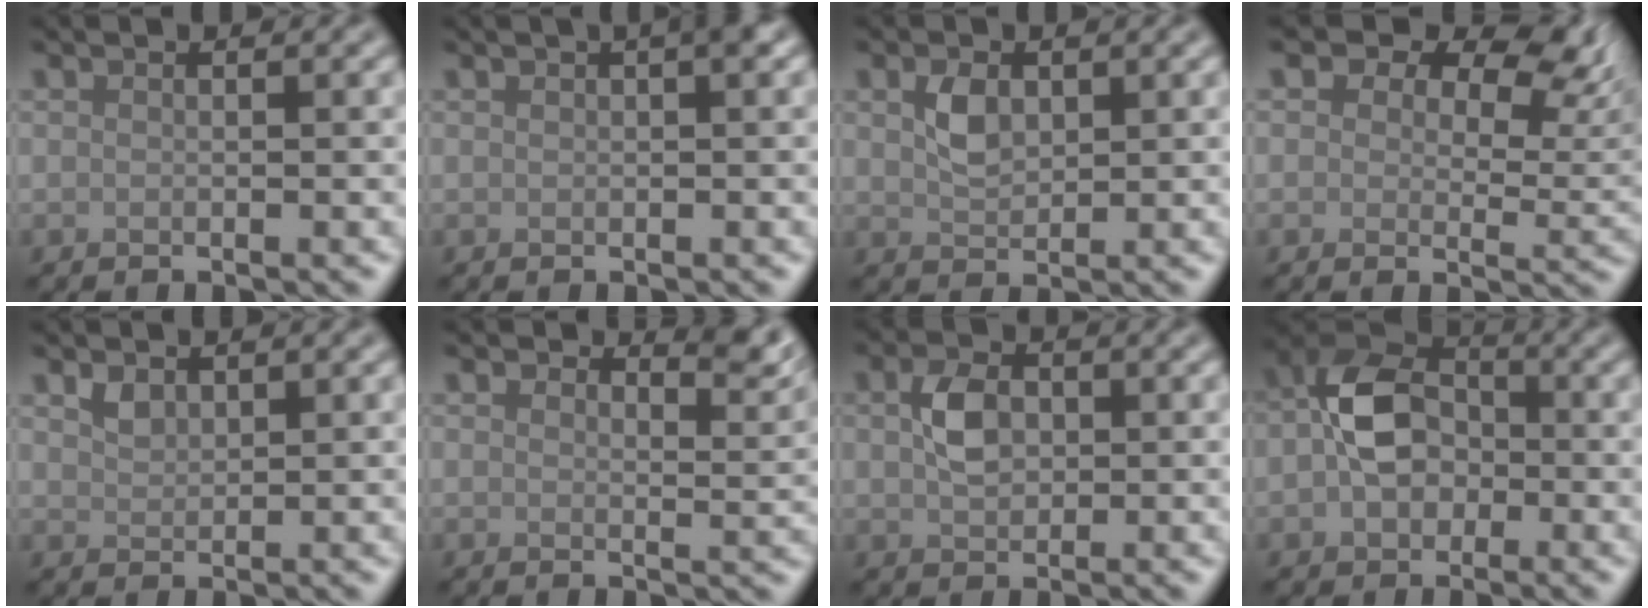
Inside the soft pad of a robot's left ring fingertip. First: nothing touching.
{"total": 1.3, "force": [0.6, 0.2, 1.1], "torque": [-0.012, 0.008, 0.008]}
{"total": 2.3, "force": [0.7, 1.5, 1.6], "torque": [-0.034, 0.000, 0.016]}
{"total": 9.1, "force": [5.9, 4.8, 5.1], "torque": [-0.071, -0.002, 0.085]}
{"total": 1.2, "force": [0.9, 0.7, 0.5], "torque": [-0.011, 0.000, 0.022]}
{"total": 2.8, "force": [2.3, 0.9, 1.3], "torque": [-0.016, -0.007, 0.029]}
{"total": 3.1, "force": [0.4, 2.2, 2.2], "torque": [-0.046, 0.005, 0.004]}
{"total": 5.9, "force": [-0.9, 4.3, 3.9], "torque": [-0.068, 0.012, -0.027]}